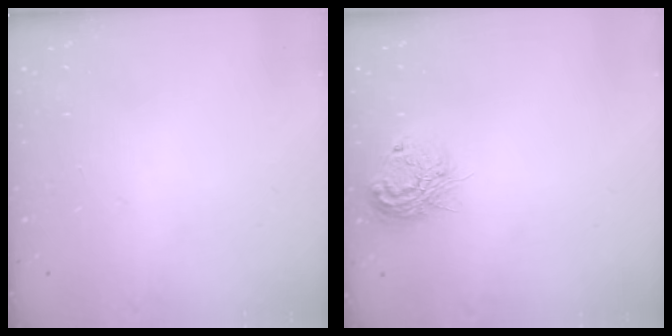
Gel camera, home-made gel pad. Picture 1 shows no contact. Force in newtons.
{"total": 12.2, "press": 12.1, "slide": 0.9}